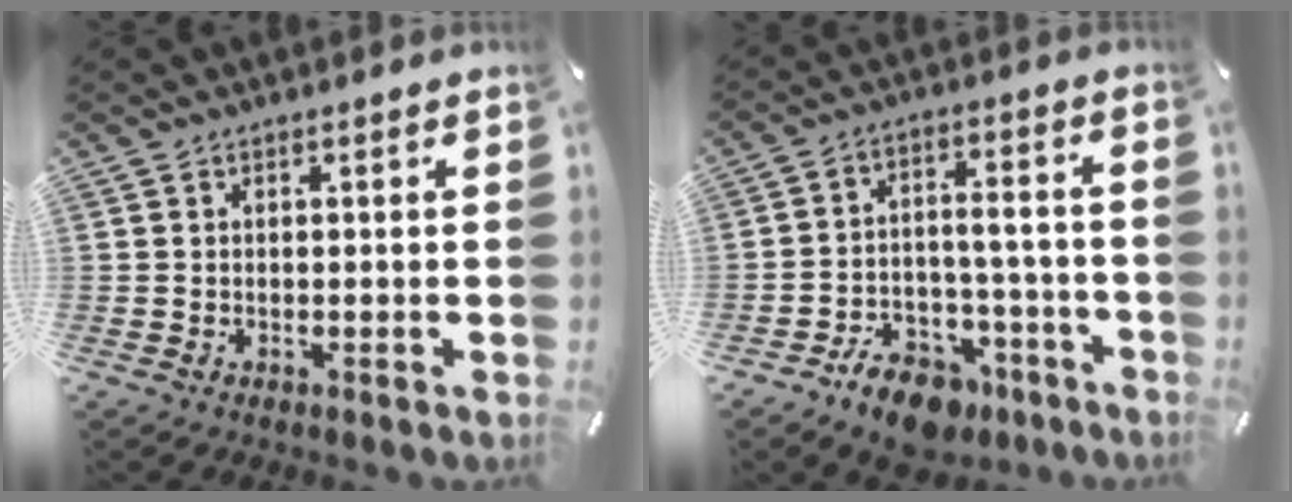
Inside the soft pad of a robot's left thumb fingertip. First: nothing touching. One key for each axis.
{"total": 10.9, "fx": -7.5, "fy": 6.3, "fz": 4.9, "tx": -0.069, "ty": 0.065, "tz": -0.128}